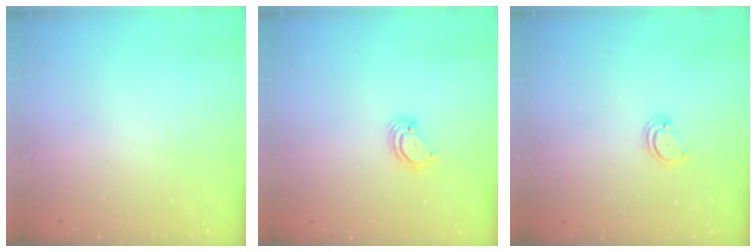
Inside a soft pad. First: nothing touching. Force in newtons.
{"total": 3.8, "press": 3.8, "slide": 0.3}
{"total": 2.5, "press": 2.5, "slide": 0.2}